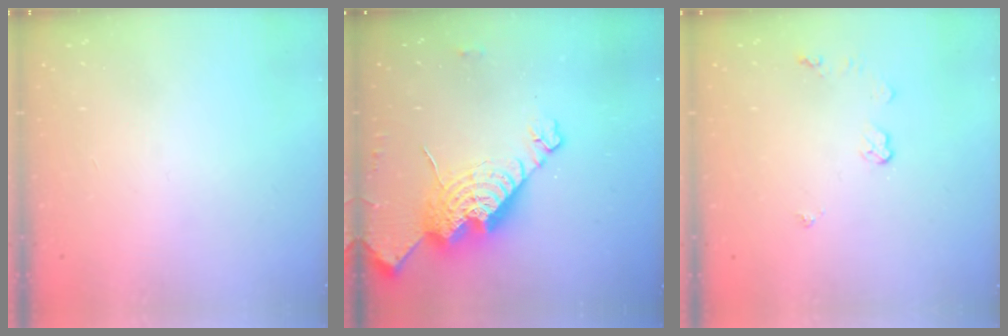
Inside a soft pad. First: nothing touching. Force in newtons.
{"total": 20.4, "press": 20.3, "slide": 1.9}
{"total": 4.5, "press": 4.5, "slide": 0.6}